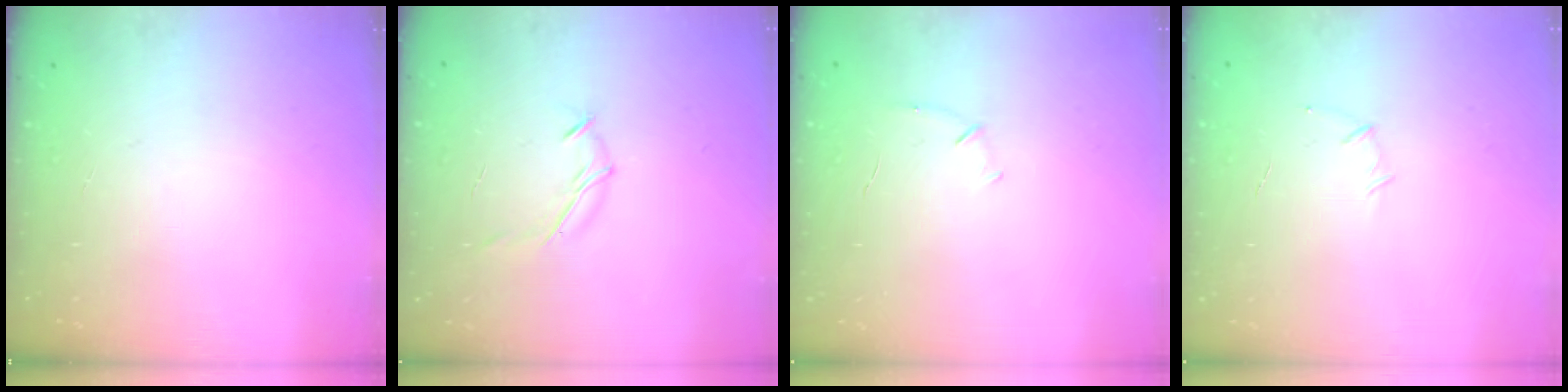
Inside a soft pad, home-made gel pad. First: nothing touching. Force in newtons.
{"total": 6.7, "press": 6.6, "slide": 1.2}
{"total": 4.3, "press": 4.2, "slide": 1.1}
{"total": 4.1, "press": 4.0, "slide": 1.0}